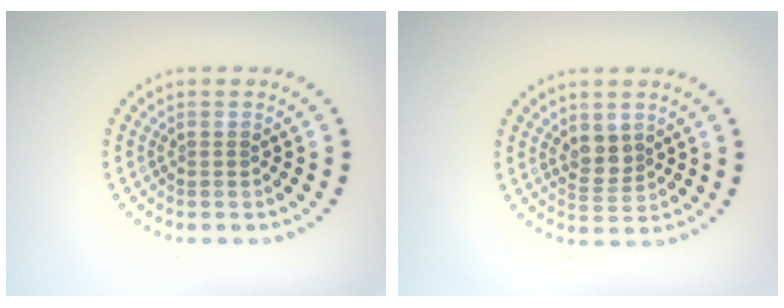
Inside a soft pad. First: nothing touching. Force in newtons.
{"total": 2.2, "press": 2.0, "slide": 1.1}